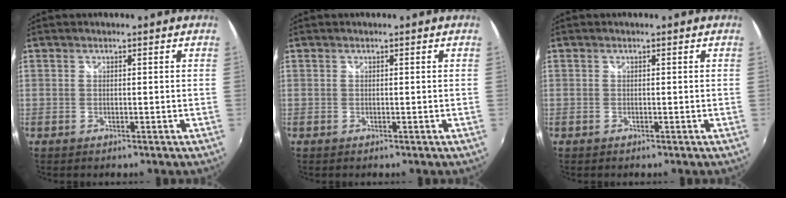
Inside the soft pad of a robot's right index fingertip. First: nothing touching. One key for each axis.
{"total": 0.0}
{"total": 0.0}